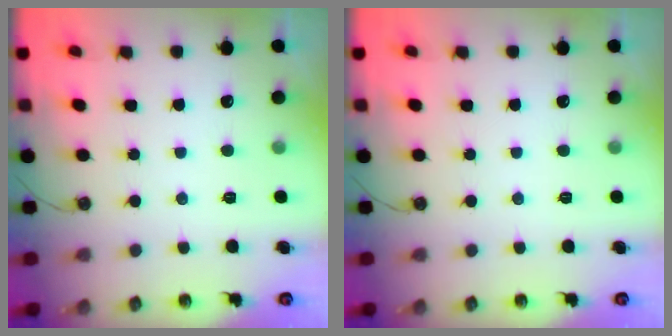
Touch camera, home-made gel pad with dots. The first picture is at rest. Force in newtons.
{"total": 0.0}